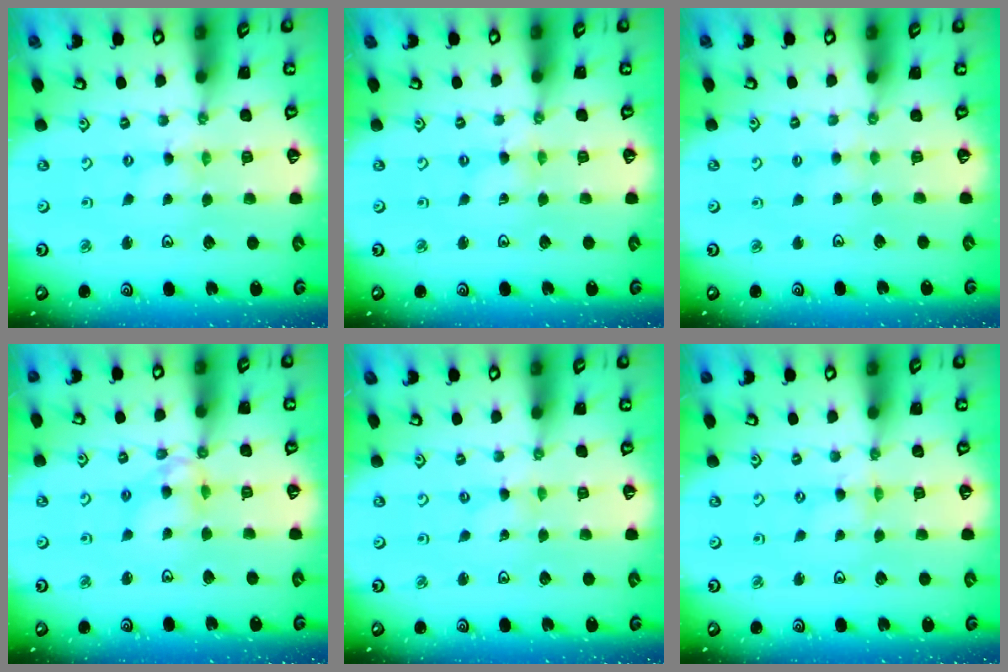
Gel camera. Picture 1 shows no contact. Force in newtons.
{"total": 0.9, "press": 0.9, "slide": 0.2}
{"total": 2.2, "press": 2.2, "slide": 0.5}
{"total": 9.2, "press": 9.2, "slide": 0.9}
{"total": 0.0}
{"total": 1.1, "press": 1.1, "slide": 0.1}